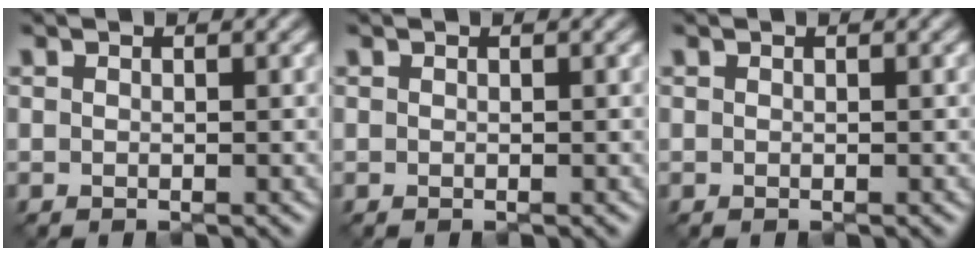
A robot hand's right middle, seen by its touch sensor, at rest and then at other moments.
{"total": 0.0}
{"total": 0.0}